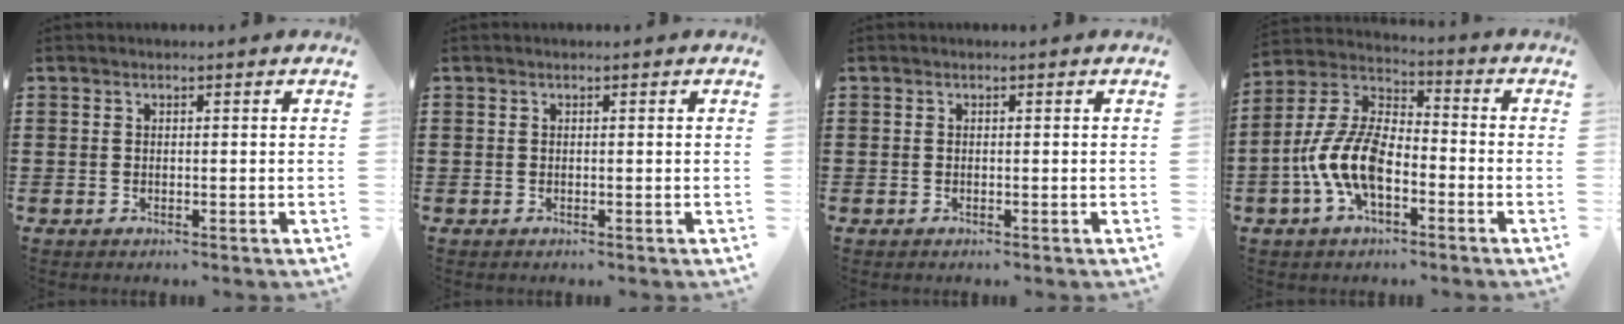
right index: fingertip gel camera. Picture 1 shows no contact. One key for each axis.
{"total": 0.0}
{"total": 0.0}
{"total": 10.5, "fx": -4.0, "fy": 5.3, "fz": 8.2, "tx": -0.210, "ty": -0.001, "tz": -0.085}